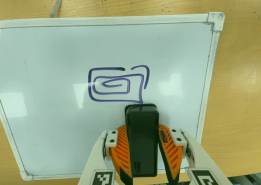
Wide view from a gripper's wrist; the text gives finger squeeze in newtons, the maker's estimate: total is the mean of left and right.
{"total": 9.5, "left": 7.3, "right": 11.6}